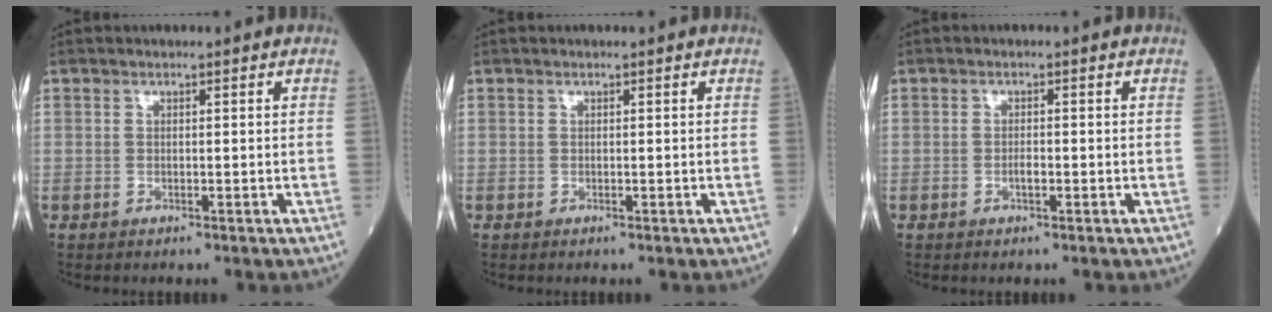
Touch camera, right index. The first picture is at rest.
{"total": 0.0}
{"total": 1.1, "force": [-0.4, 0.3, 1.0], "torque": [-0.021, 0.001, -0.006]}